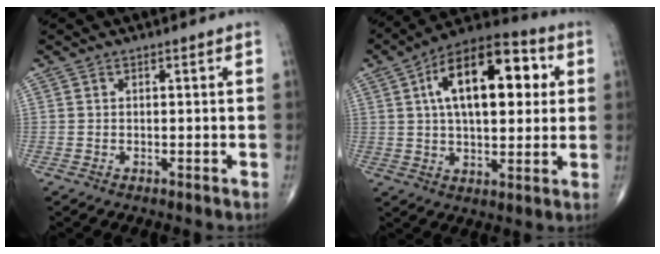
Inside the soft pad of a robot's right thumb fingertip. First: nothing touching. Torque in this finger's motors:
{"motor_torque": [1.26, 3.75, 1.78, 0.53, 0.17]}